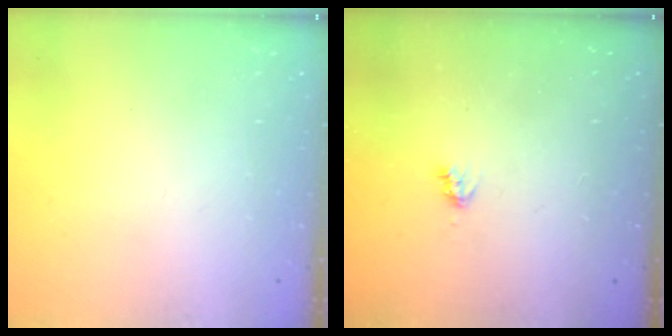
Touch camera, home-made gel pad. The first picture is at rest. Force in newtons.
{"total": 2.6, "press": 2.6, "slide": 0.4}